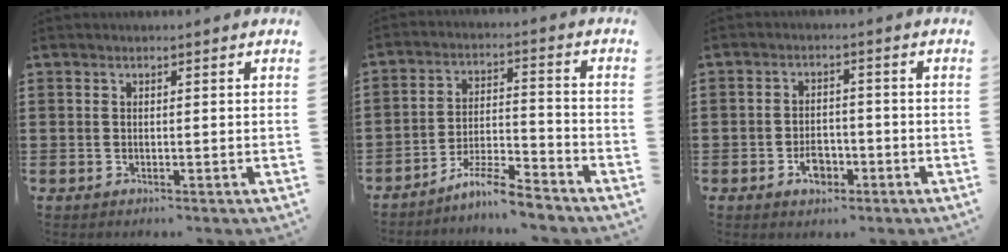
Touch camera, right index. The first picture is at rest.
{"total": 6.6, "force": [-5.9, 0.4, 2.9], "torque": [-0.060, 0.001, -0.114]}
{"total": 3.9, "force": [-1.9, 2.4, 2.4], "torque": [-0.035, 0.001, -0.037]}